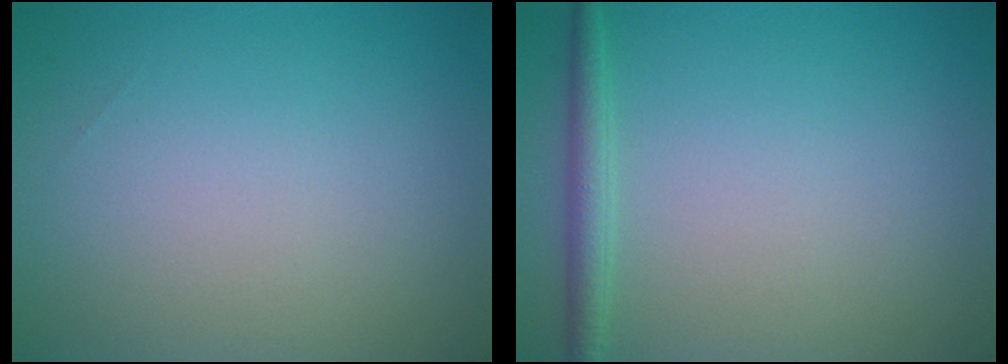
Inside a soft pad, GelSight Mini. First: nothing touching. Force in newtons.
{"total": 1.9, "press": 1.9, "slide": 0.1}